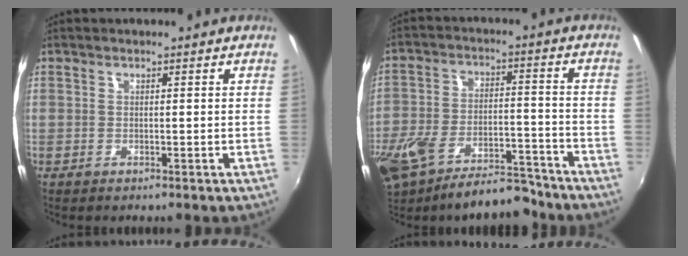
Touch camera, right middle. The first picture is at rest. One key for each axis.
{"total": 18.2, "fx": -13.7, "fy": 7.2, "fz": 9.6, "tx": -0.216, "ty": -0.021, "tz": -0.208}